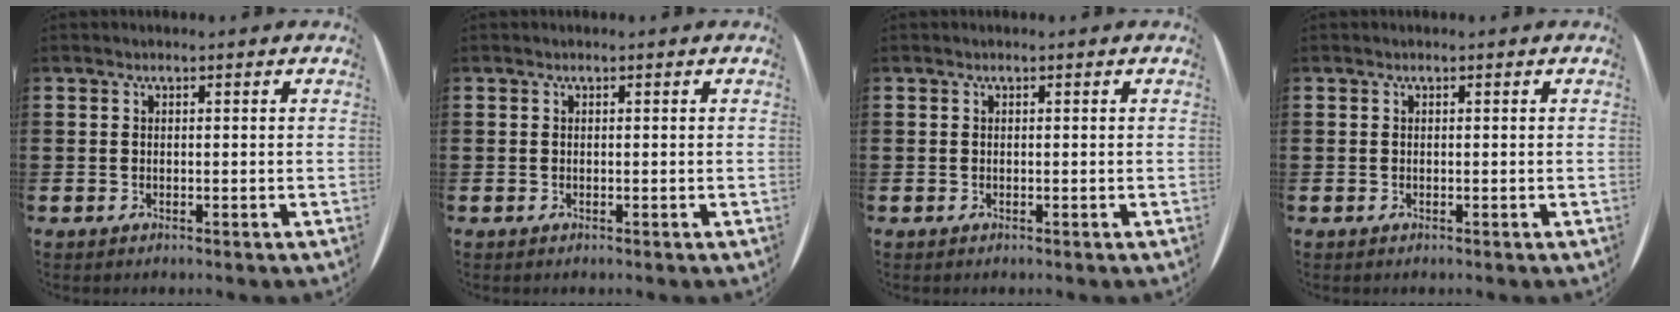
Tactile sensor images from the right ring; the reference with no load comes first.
{"total": 0.0}
{"total": 0.0}
{"total": 0.0}